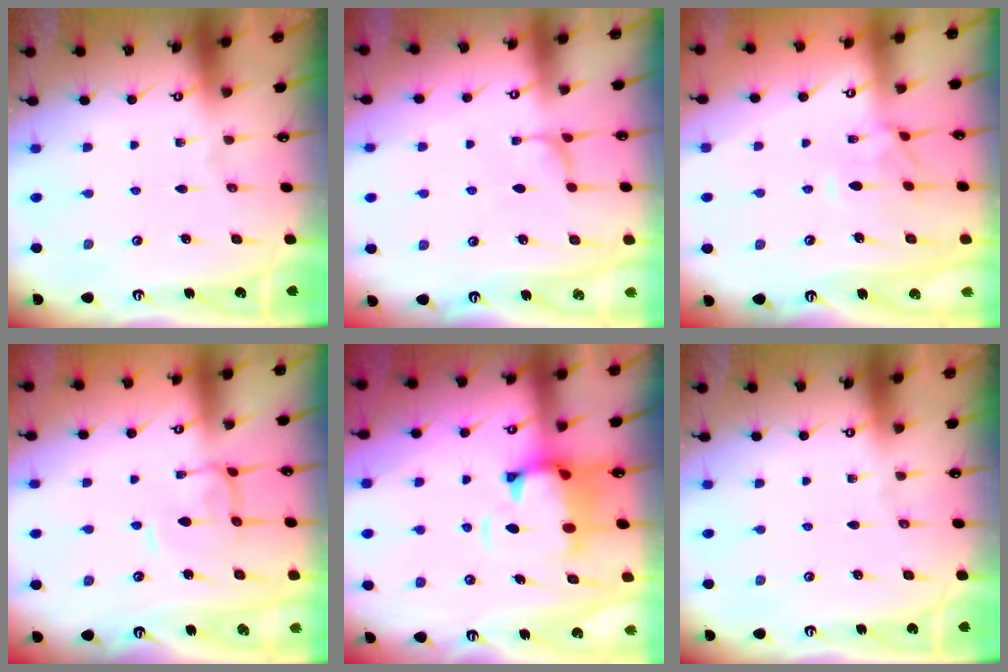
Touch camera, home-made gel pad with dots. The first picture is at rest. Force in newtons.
{"total": 2.1, "press": 2.0, "slide": 0.3}
{"total": 1.8, "press": 1.5, "slide": 1.0}
{"total": 2.2, "press": 2.1, "slide": 0.6}
{"total": 2.8, "press": 2.4, "slide": 1.4}
{"total": 0.0}